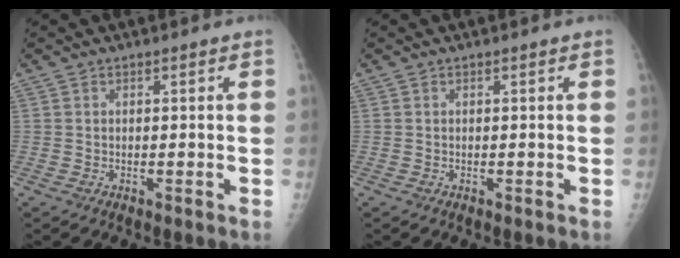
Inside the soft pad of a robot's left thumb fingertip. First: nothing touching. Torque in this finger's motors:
{"motor_torque": [0.00, 0.00, 0.00, 0.00, 0.00]}